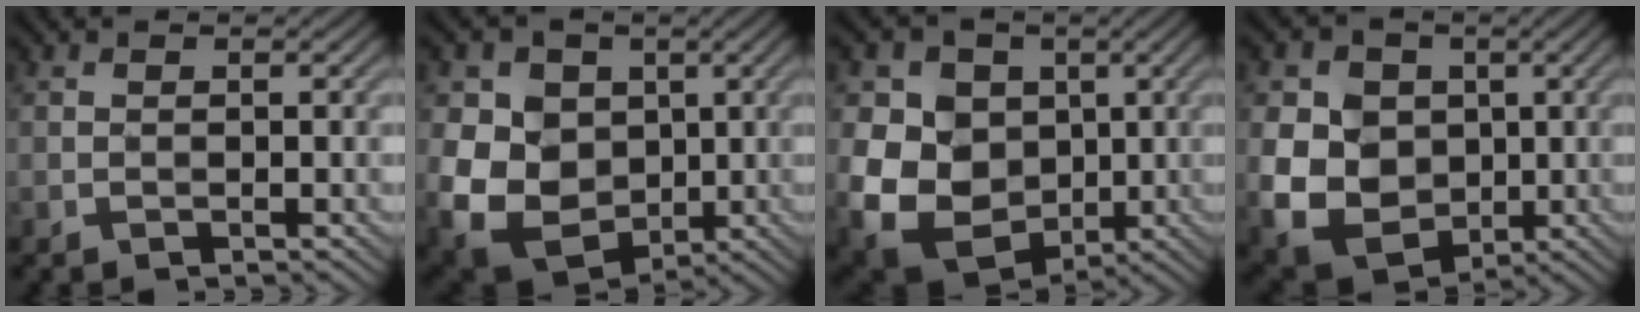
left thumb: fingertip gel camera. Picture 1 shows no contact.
{"total": 12.1, "force": [0.5, 10.1, 6.7], "torque": [-0.168, -0.011, 0.003]}
{"total": 13.6, "force": [0.3, 11.5, 7.2], "torque": [-0.183, -0.012, 0.000]}
{"total": 11.2, "force": [0.1, 9.4, 6.0], "torque": [-0.159, -0.010, -0.002]}